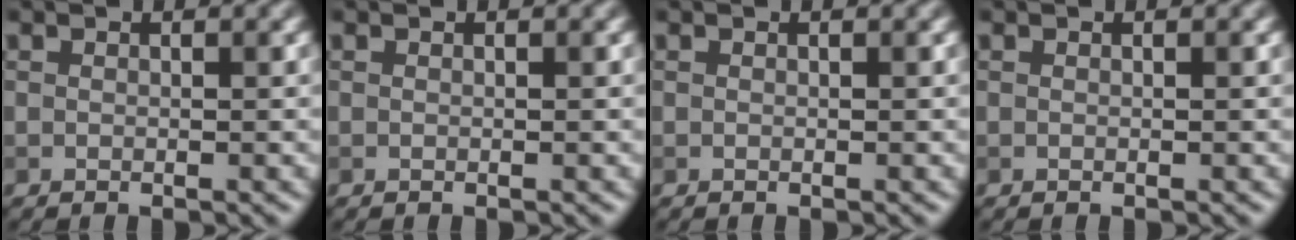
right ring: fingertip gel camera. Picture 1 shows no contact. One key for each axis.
{"total": 0.0}
{"total": 0.0}
{"total": 0.0}